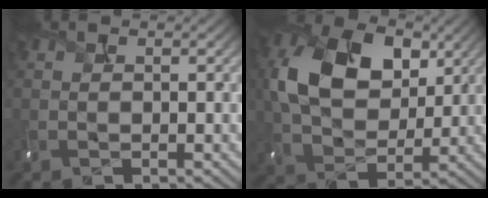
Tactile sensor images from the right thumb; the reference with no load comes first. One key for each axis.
{"total": 12.3, "fx": 3.6, "fy": 8.3, "fz": 8.3, "tx": -0.174, "ty": 0.010, "tz": 0.060}